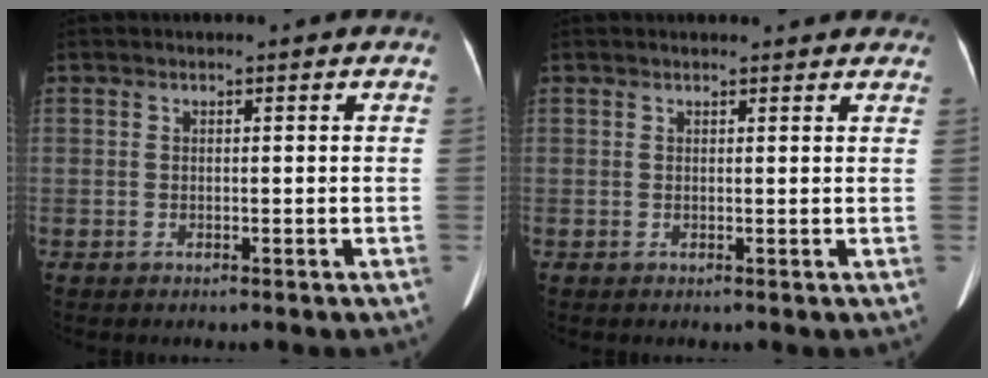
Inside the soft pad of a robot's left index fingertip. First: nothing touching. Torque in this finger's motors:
{"motor_torque": [0.48, -0.75, 0.20, 0.01]}